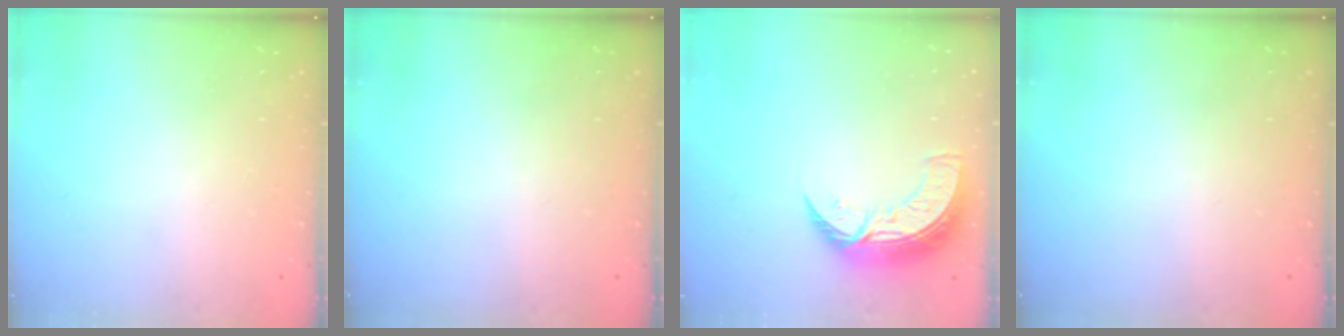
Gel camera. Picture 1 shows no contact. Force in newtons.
{"total": 0.0}
{"total": 11.0, "press": 10.9, "slide": 0.8}
{"total": 0.0}